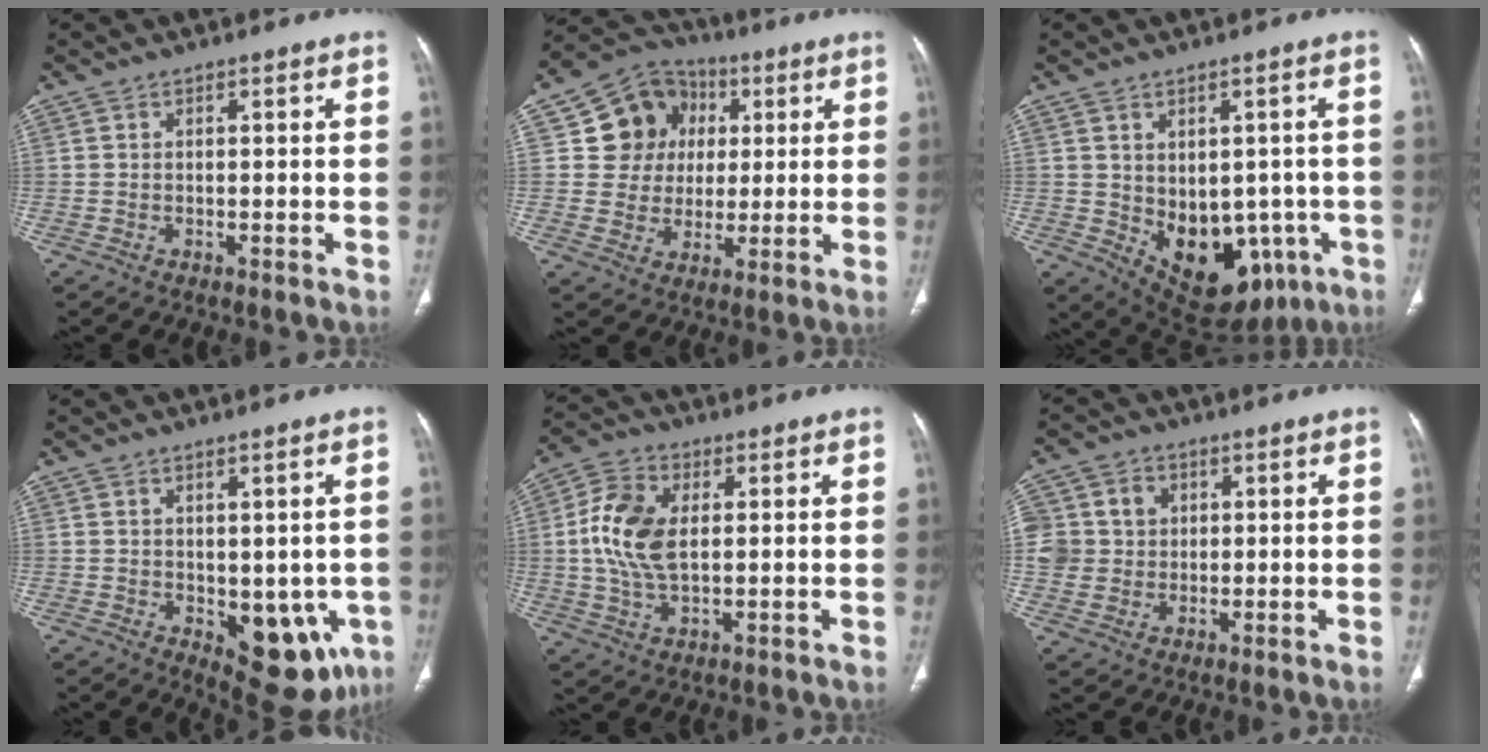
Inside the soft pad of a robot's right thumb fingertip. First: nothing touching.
{"total": 12.6, "force": [2.9, 11.6, 4.1], "torque": [-0.026, 0.009, 0.049]}
{"total": 15.2, "force": [-3.9, 10.3, 10.5], "torque": [-0.114, 0.005, -0.023]}
{"total": 11.6, "force": [-3.1, 6.2, 9.2], "torque": [-0.071, -0.008, -0.022]}
{"total": 11.1, "force": [1.4, 6.5, 8.9], "torque": [-0.184, 0.004, 0.025]}
{"total": 9.7, "force": [1.9, 8.9, 3.4], "torque": [-0.048, 0.012, 0.041]}